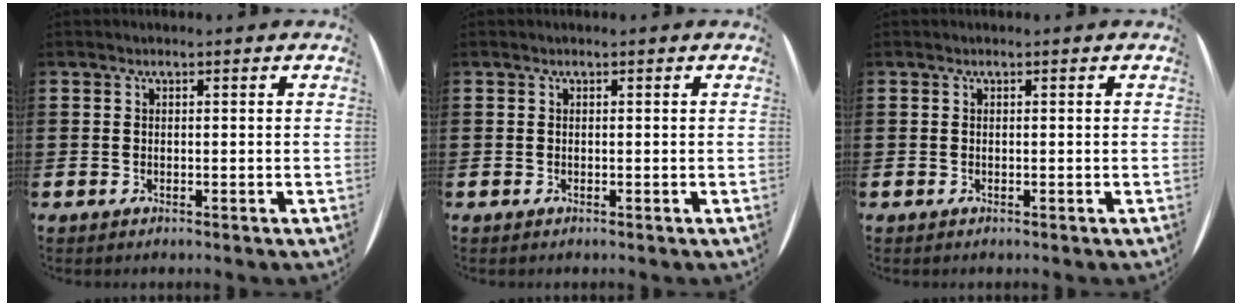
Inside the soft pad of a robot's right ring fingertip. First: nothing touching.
{"total": 0.0}
{"total": 0.0}